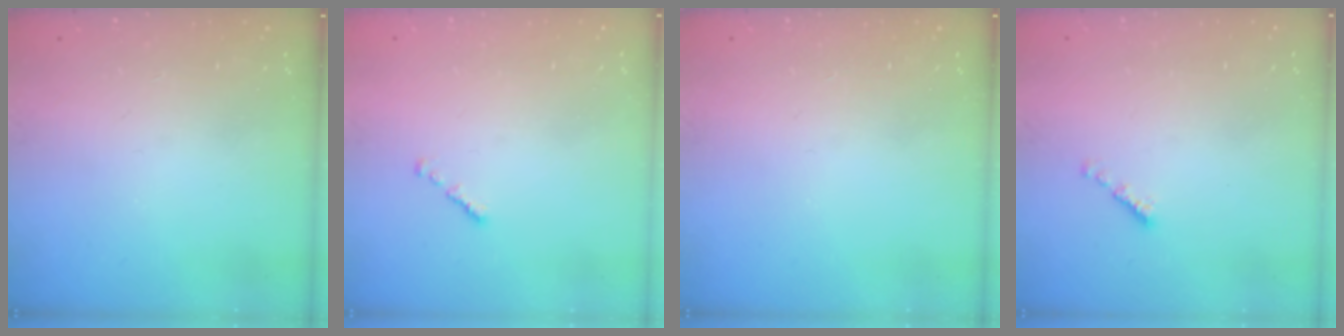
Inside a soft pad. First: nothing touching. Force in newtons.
{"total": 0.7, "press": 0.6, "slide": 0.4}
{"total": 0.0}
{"total": 0.7, "press": 0.5, "slide": 0.4}